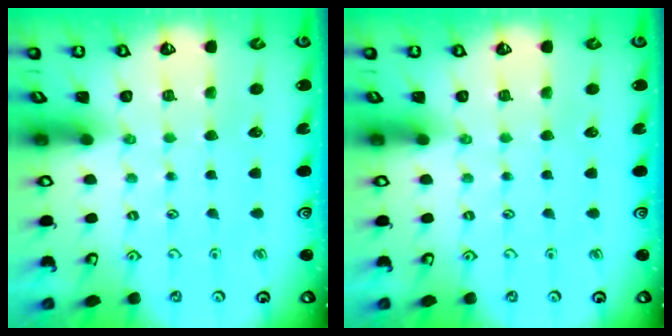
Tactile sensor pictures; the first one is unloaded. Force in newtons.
{"total": 0.0}